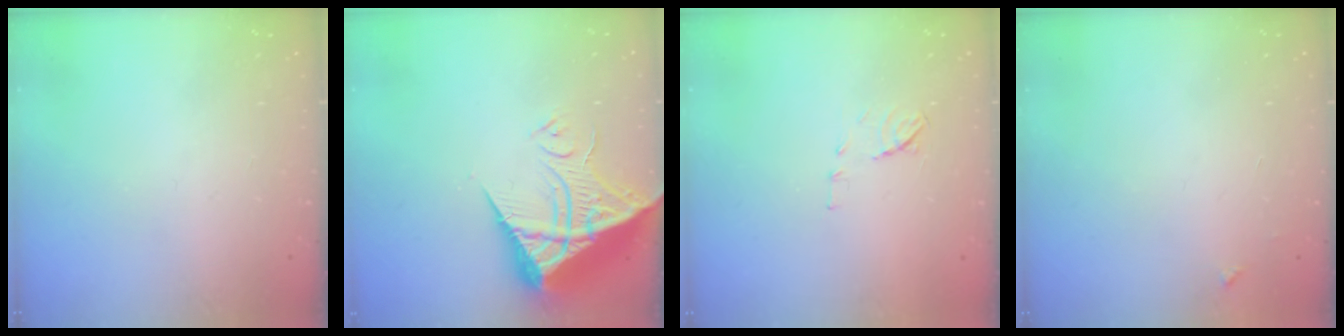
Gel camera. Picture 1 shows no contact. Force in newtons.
{"total": 13.9, "press": 13.9, "slide": 1.3}
{"total": 6.9, "press": 6.9, "slide": 0.7}
{"total": 3.3, "press": 3.3, "slide": 0.4}